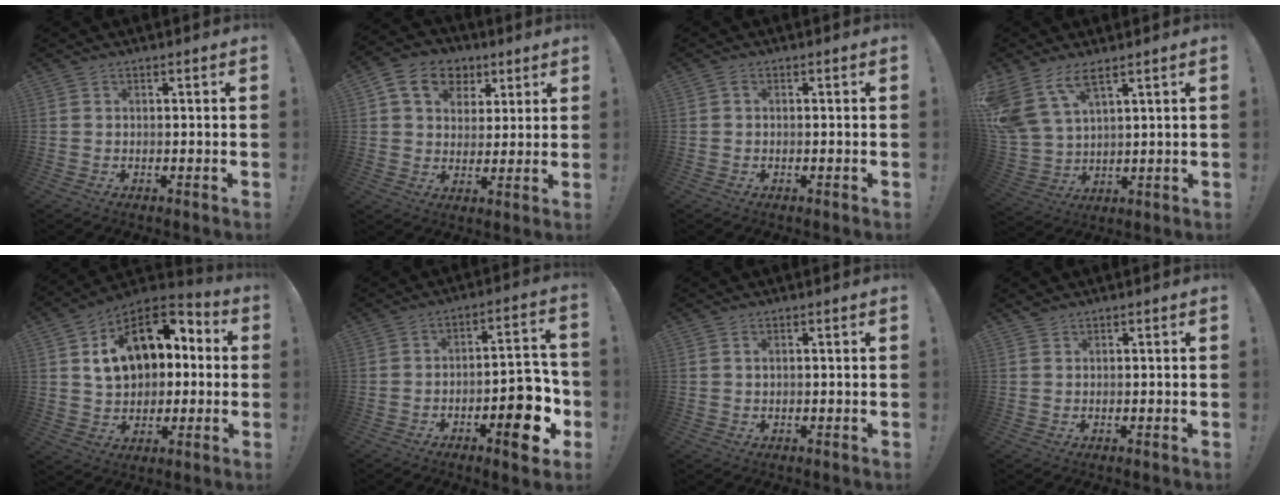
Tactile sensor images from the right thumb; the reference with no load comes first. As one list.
[{"total": 12.3, "force": [5.2, 9.7, 5.5], "torque": [-0.082, -0.012, 0.103]}, {"total": 0.6, "force": [-0.2, 0.2, 0.5], "torque": [-0.009, 0.001, -0.003]}, {"total": 11.7, "force": [7.6, 5.3, 7.3], "torque": [-0.161, -0.034, 0.147]}, {"total": 17.9, "force": [5.2, 12.6, 11.6], "torque": [-0.174, -0.010, 0.095]}, {"total": 12.9, "force": [-5.0, 4.9, 10.9], "torque": [-0.118, 0.022, -0.079]}, {"total": 0.8, "force": [0.4, 0.3, 0.6], "torque": [-0.014, 0.002, 0.008]}, {"total": 1.4, "force": [1.2, 0.6, 0.2], "torque": [-0.005, -0.001, 0.024]}]